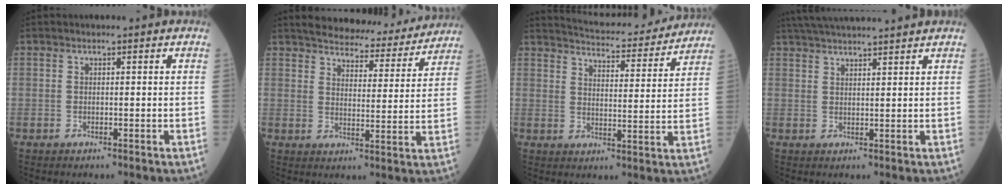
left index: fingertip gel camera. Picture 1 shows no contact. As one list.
[{"total": 16.9, "force": [15.8, 3.8, 4.7], "torque": [-0.044, -0.006, 0.192]}, {"total": 18.4, "force": [17.3, 2.5, 5.6], "torque": [-0.081, -0.009, 0.224]}, {"total": 11.7, "force": [10.7, 0.0, 4.8], "torque": [-0.087, 0.031, 0.160]}]